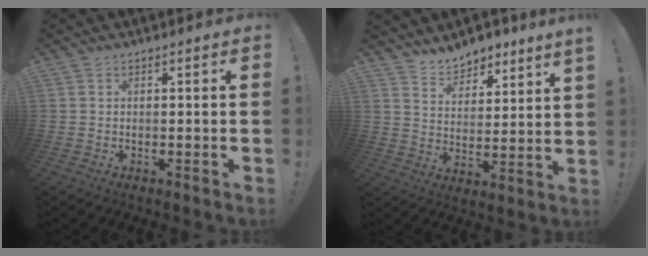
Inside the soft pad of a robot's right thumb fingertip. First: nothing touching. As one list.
[{"total": 7.4, "force": [7.1, 1.7, 0.6], "torque": [-0.020, -0.058, 0.135]}]